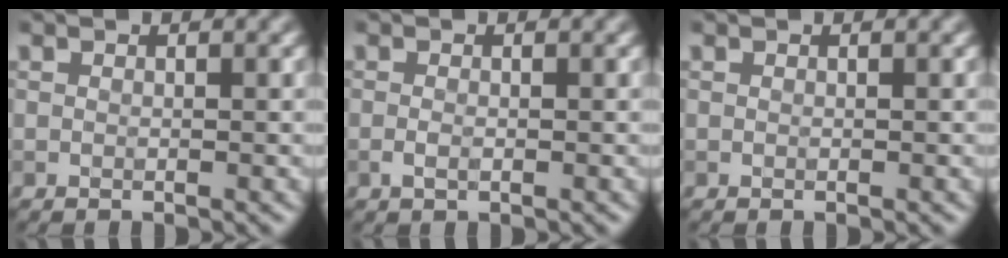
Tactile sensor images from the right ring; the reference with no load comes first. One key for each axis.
{"total": 1.0, "fx": -0.3, "fy": 0.5, "fz": 0.8, "tx": -0.019, "ty": -0.003, "tz": -0.007}
{"total": 0.0}